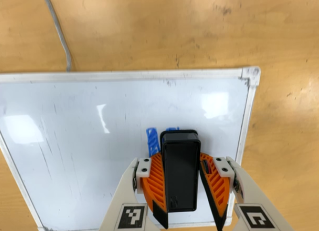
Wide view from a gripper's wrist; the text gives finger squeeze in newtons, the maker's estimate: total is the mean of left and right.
{"total": 11.7, "left": 12.8, "right": 10.6}